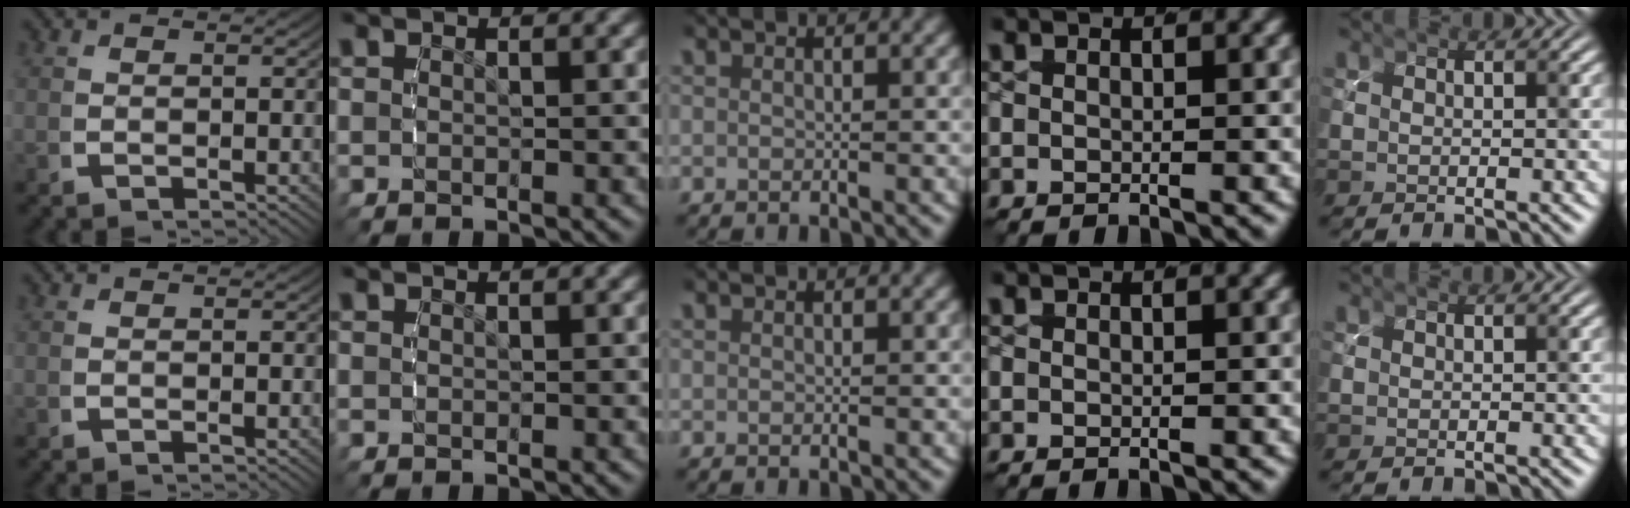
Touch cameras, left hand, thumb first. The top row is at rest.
{}